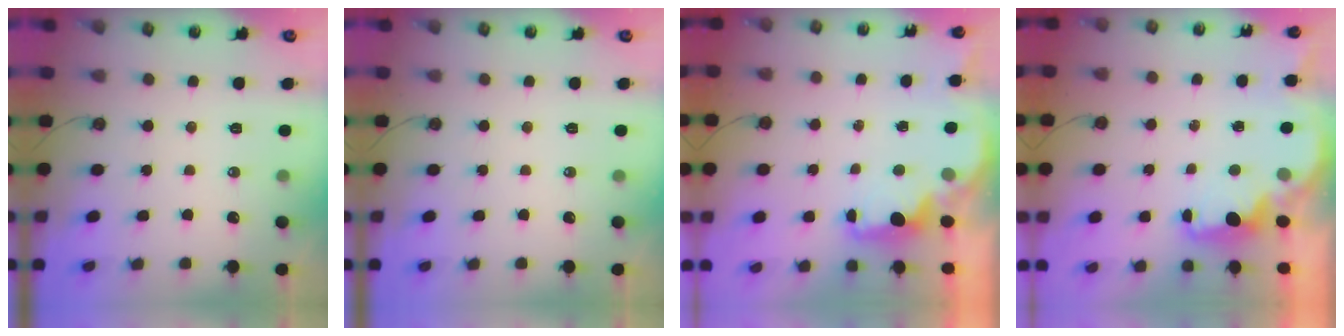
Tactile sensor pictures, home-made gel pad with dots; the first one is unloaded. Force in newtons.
{"total": 0.0}
{"total": 2.1, "press": 2.0, "slide": 0.6}
{"total": 2.2, "press": 2.1, "slide": 0.6}